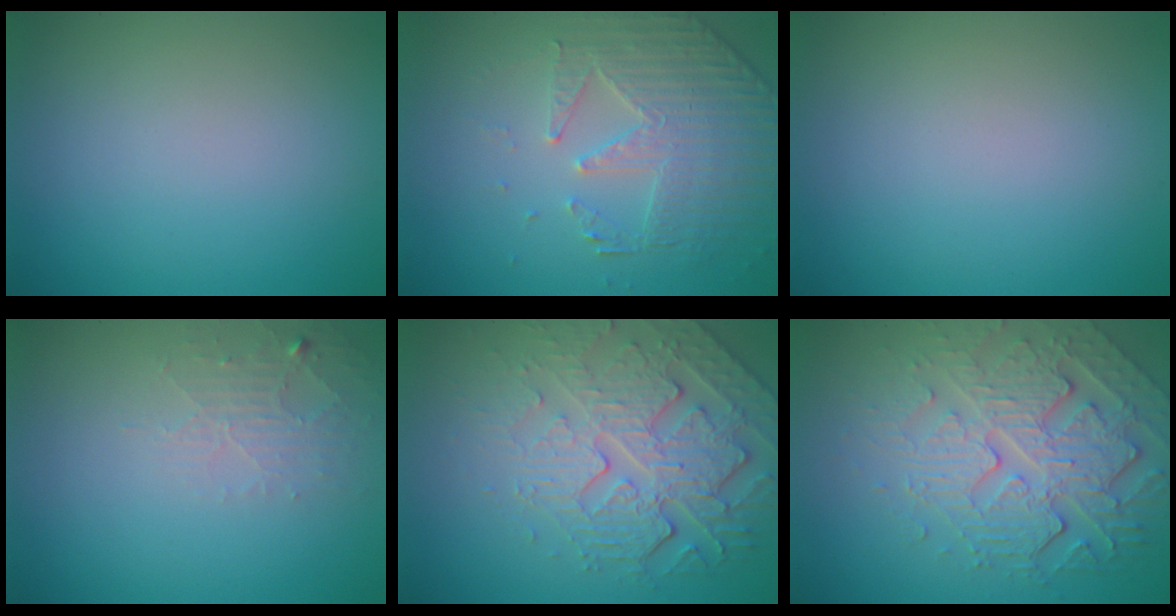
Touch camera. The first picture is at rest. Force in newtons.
{"total": 5.0, "press": 3.7, "slide": 3.4}
{"total": 0.0}
{"total": 1.9, "press": 1.9, "slide": 0.3}
{"total": 5.5, "press": 4.8, "slide": 2.6}
{"total": 6.7, "press": 5.0, "slide": 4.5}